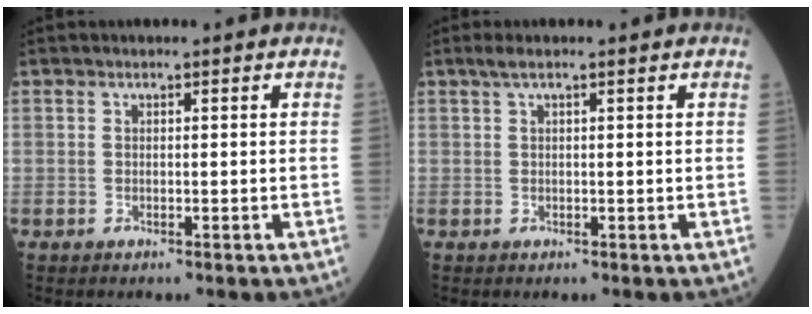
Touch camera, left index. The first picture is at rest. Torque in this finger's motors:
{"motor_torque": [0.16, 0.03, 0.01, 0.00]}